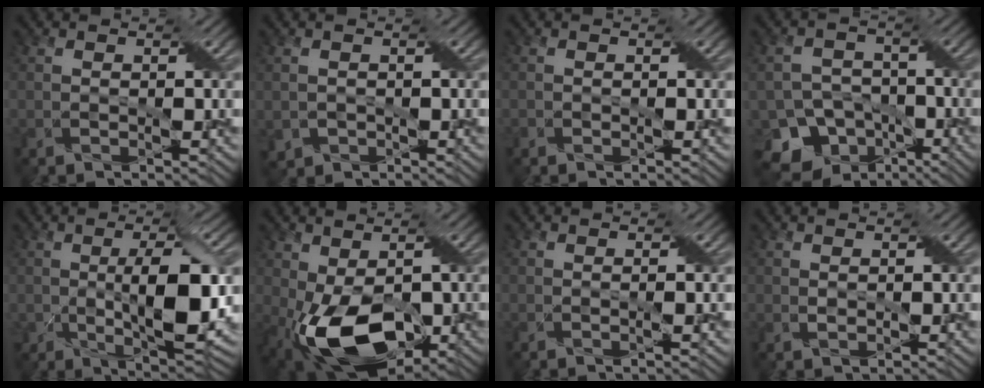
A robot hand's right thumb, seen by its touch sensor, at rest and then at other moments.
{"total": 1.7, "force": [-0.5, 1.5, 0.3], "torque": [-0.018, -0.010, -0.007]}
{"total": 0.7, "force": [-0.4, 0.5, 0.0], "torque": [-0.001, -0.002, -0.005]}
{"total": 10.9, "force": [-6.9, 7.9, 3.0], "torque": [-0.069, -0.013, -0.111]}
{"total": 10.1, "force": [-0.5, 3.9, 9.3], "torque": [-0.157, -0.007, -0.002]}
{"total": 12.5, "force": [-3.7, 7.1, 9.6], "torque": [-0.193, -0.028, -0.060]}
{"total": 1.0, "force": [0.0, -0.1, 1.0], "torque": [-0.021, 0.005, 0.000]}
{"total": 0.6, "force": [0.3, 0.5, 0.3], "torque": [-0.009, -0.001, 0.009]}